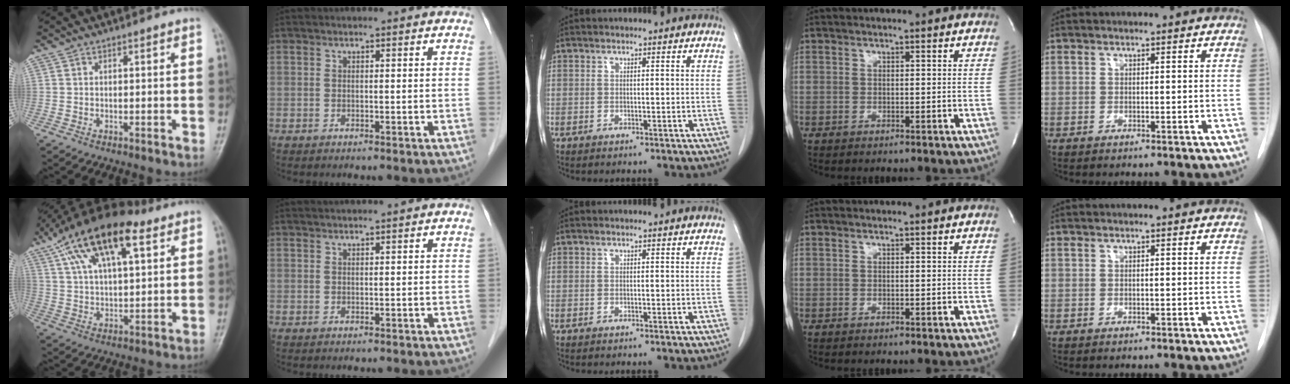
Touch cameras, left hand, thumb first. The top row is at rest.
{"thumb": {"total": 19.0, "force": [10.1, 7.8, 14.0], "torque": [-0.241, -0.004, 0.179]}, "index": {"total": 1.2, "force": [1.1, -0.2, 0.4], "torque": [-0.006, 0.018, 0.027]}}